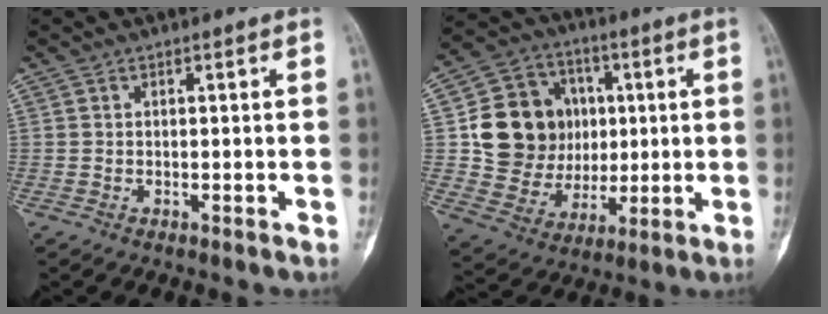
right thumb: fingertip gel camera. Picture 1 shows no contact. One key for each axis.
{"total": 17.2, "fx": 2.3, "fy": 14.9, "fz": 8.4, "tx": -0.103, "ty": 0.010, "tz": 0.057}